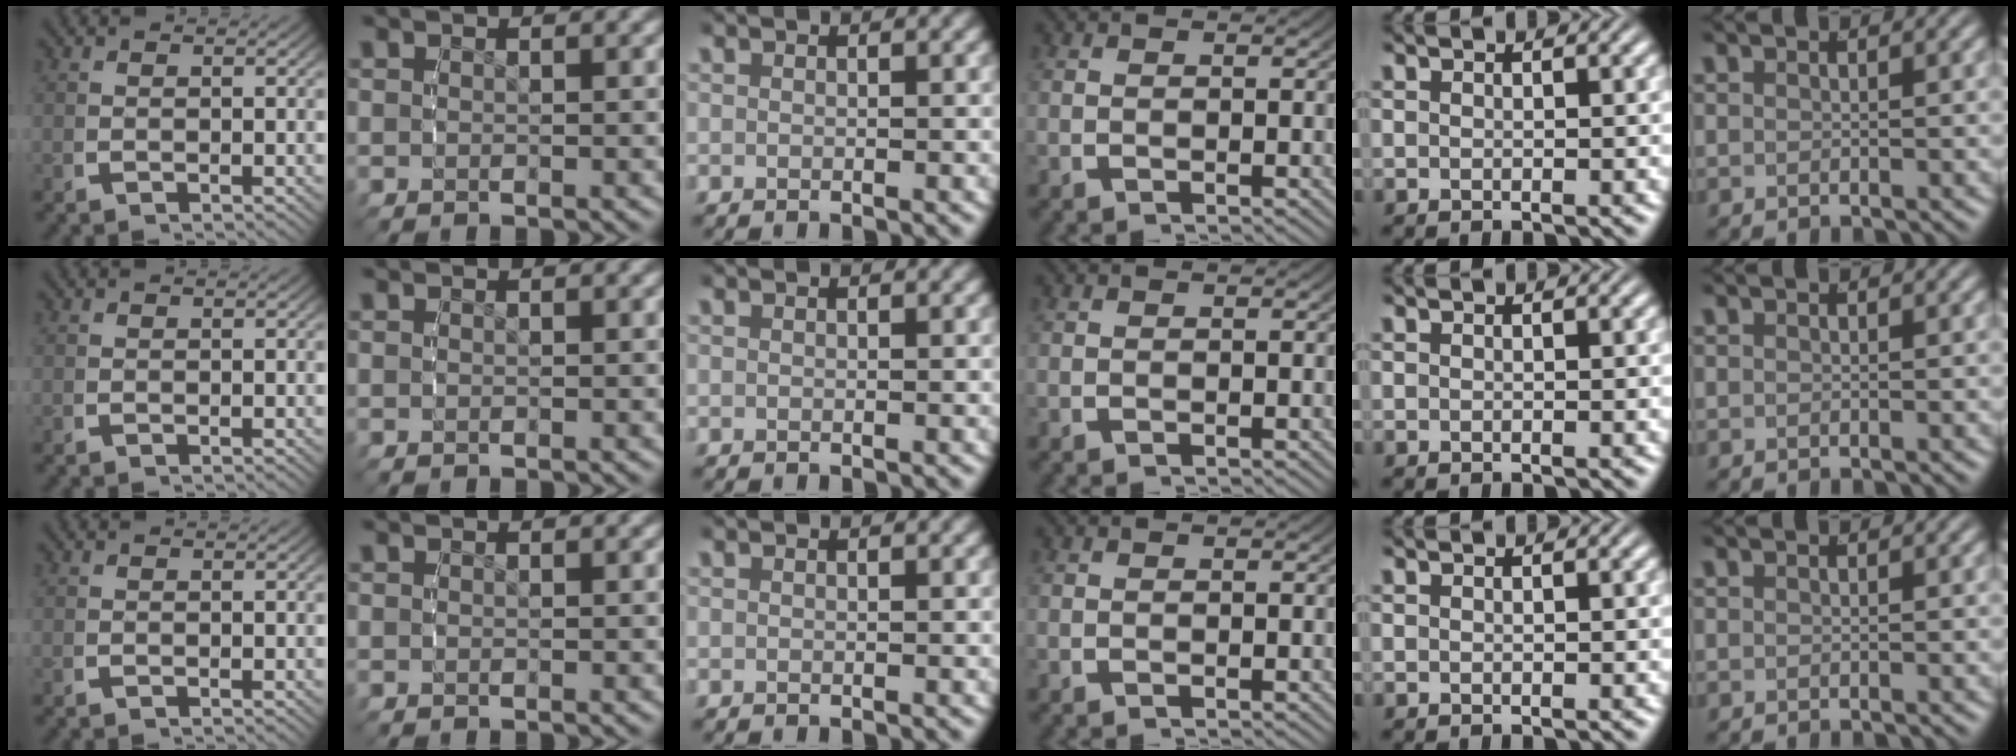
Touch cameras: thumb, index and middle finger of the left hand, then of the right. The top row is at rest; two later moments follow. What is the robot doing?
{"motion": "reach", "object": "velcro strap"}